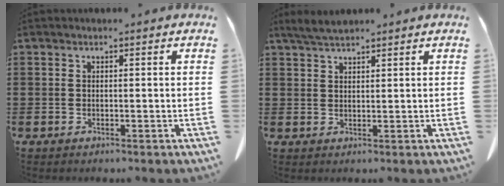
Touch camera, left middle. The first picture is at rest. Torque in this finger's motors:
{"motor_torque": [0.22, 0.19, 0.01, 0.03]}